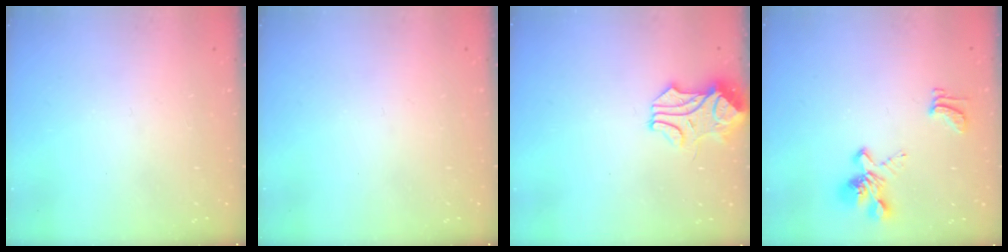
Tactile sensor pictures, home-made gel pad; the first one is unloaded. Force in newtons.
{"total": 0.0}
{"total": 0.7, "press": 0.7, "slide": 0.2}
{"total": 4.2, "press": 4.0, "slide": 1.3}